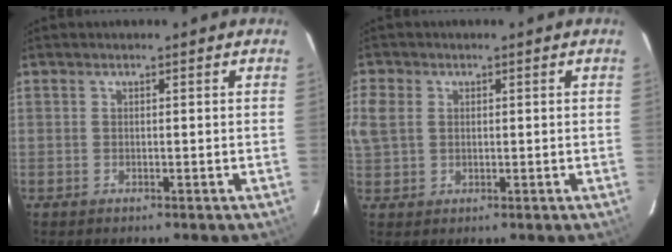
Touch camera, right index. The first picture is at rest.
{"total": 6.2, "force": [1.2, 5.1, 3.4], "torque": [-0.082, 0.009, 0.025]}